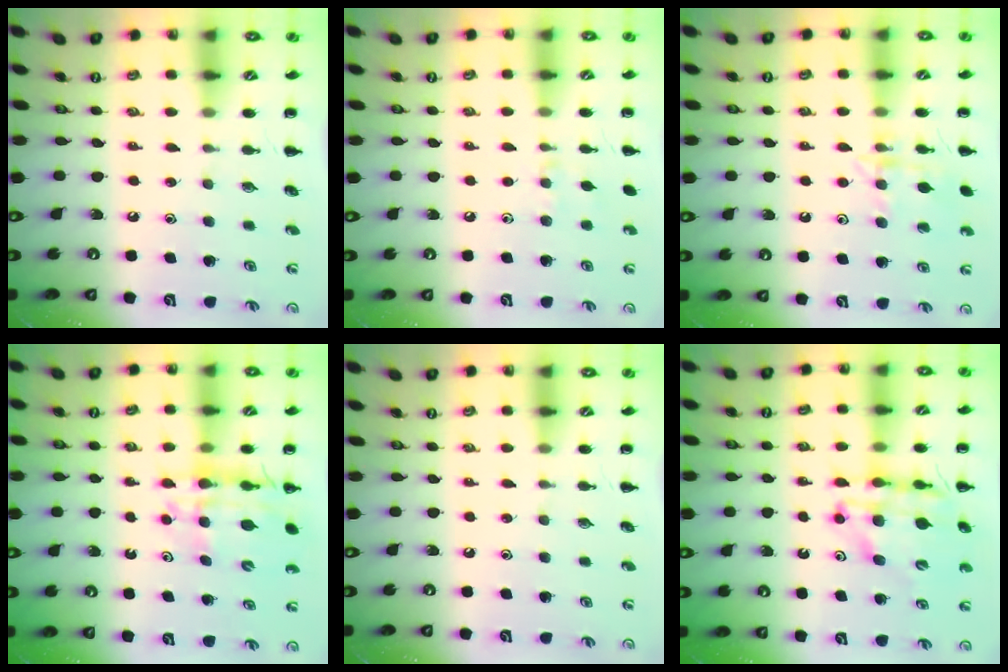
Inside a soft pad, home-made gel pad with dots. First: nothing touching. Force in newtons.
{"total": 5.6, "press": 5.3, "slide": 1.8}
{"total": 12.2, "press": 12.2, "slide": 0.7}
{"total": 10.7, "press": 10.2, "slide": 3.4}
{"total": 0.0}
{"total": 13.0, "press": 12.5, "slide": 3.7}